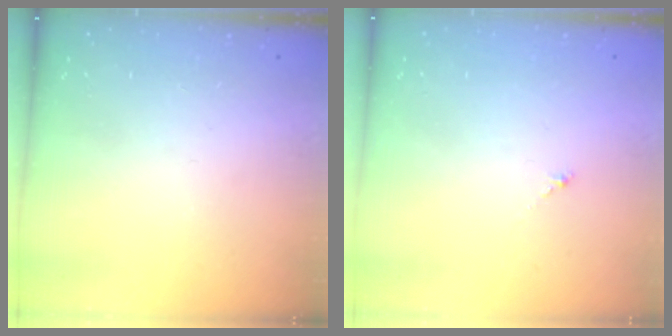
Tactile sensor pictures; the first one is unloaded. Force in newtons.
{"total": 0.0}